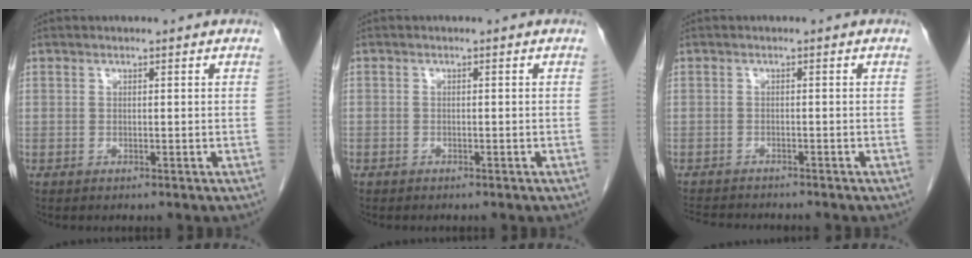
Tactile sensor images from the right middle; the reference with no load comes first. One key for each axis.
{"total": 0.8, "fx": -0.6, "fy": 0.5, "fz": 0.1, "tx": -0.008, "ty": 0.003, "tz": -0.011}
{"total": 6.8, "fx": -6.4, "fy": 1.1, "fz": 2.1, "tx": -0.031, "ty": -0.007, "tz": -0.098}